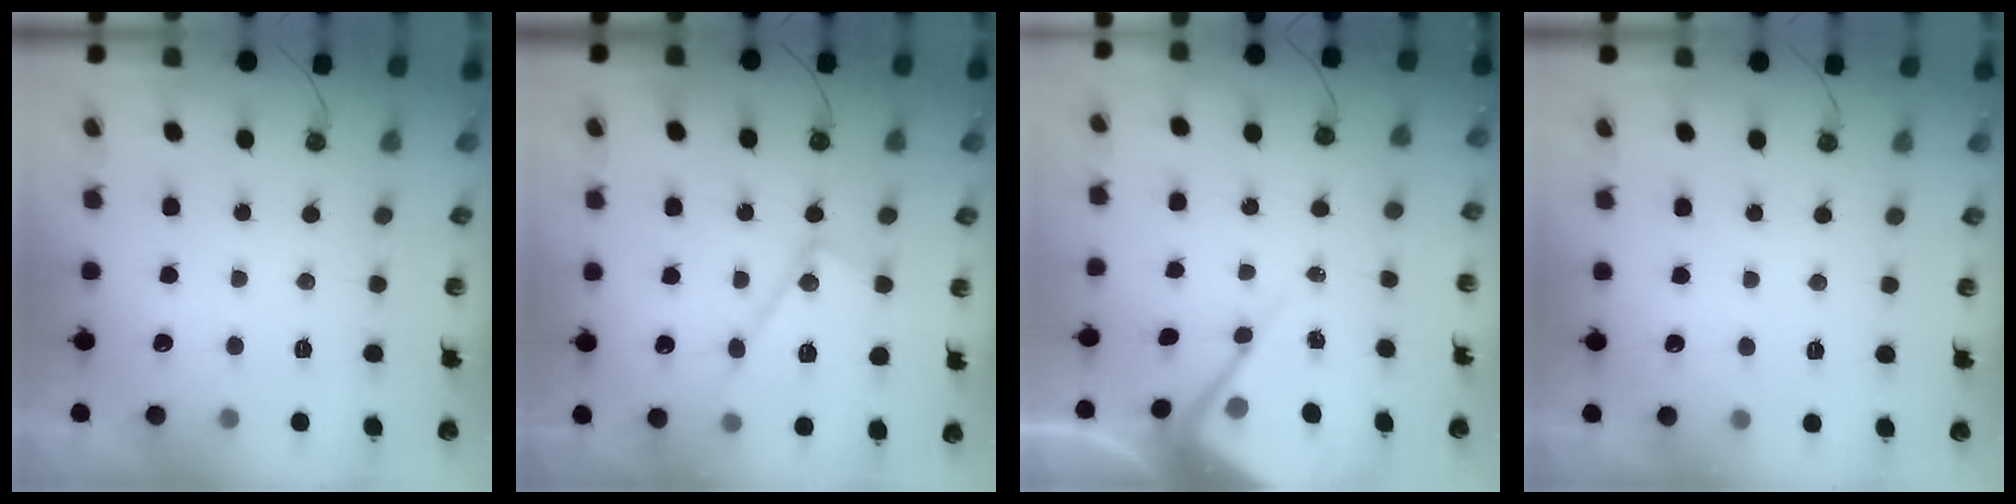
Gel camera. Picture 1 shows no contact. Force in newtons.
{"total": 16.1, "press": 16.1, "slide": 1.0}
{"total": 7.5, "press": 7.5, "slide": 0.5}
{"total": 2.7, "press": 2.7, "slide": 0.5}